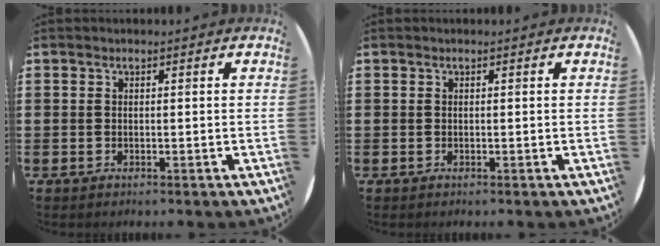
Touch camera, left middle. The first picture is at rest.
{"total": 0.0}